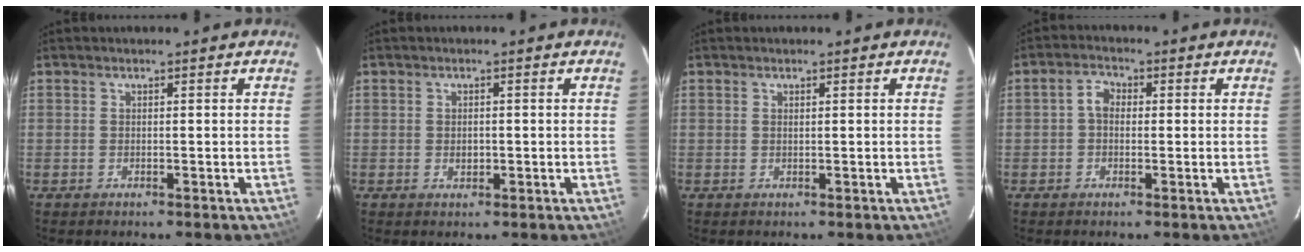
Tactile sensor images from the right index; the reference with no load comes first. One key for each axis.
{"total": 1.5, "fx": -0.2, "fy": 1.0, "fz": 1.1, "tx": -0.018, "ty": 0.004, "tz": -0.002}
{"total": 0.0}
{"total": 2.9, "fx": -0.1, "fy": 2.3, "fz": 1.8, "tx": -0.035, "ty": 0.013, "tz": -0.005}